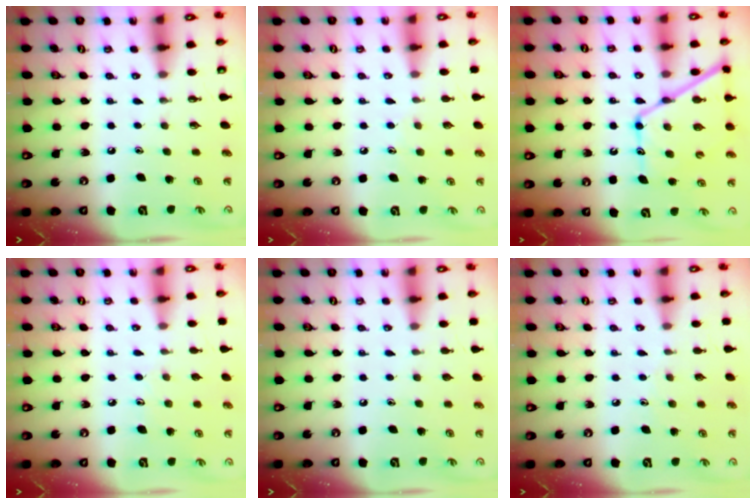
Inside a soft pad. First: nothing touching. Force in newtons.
{"total": 6.1, "press": 6.1, "slide": 0.7}
{"total": 15.3, "press": 15.2, "slide": 1.4}
{"total": 5.1, "press": 5.1, "slide": 0.5}
{"total": 0.0}
{"total": 3.3, "press": 3.3, "slide": 0.4}